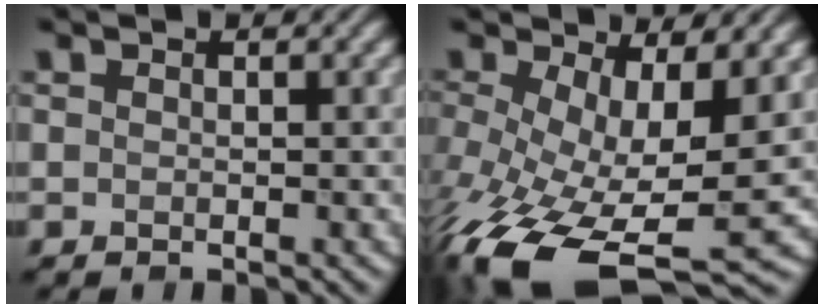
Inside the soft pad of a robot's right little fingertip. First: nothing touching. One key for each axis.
{"total": 13.3, "fx": -3.9, "fy": 5.9, "fz": 11.2, "tx": -0.219, "ty": -0.036, "tz": -0.061}